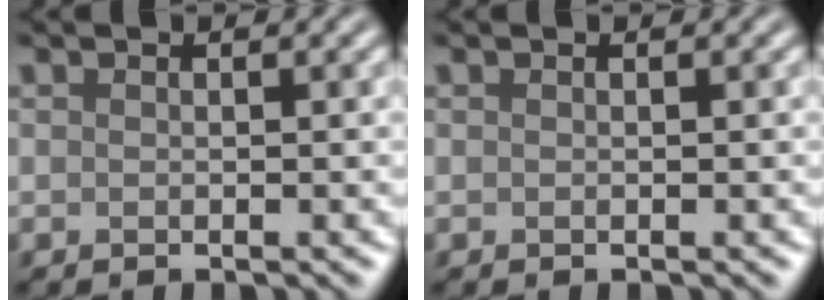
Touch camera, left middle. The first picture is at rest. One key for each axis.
{"total": 0.0}